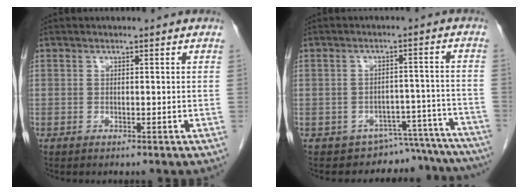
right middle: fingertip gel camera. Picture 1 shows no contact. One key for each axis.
{"total": 13.7, "fx": -12.9, "fy": 4.6, "fz": 0.7, "tx": 0.011, "ty": 0.048, "tz": -0.146}